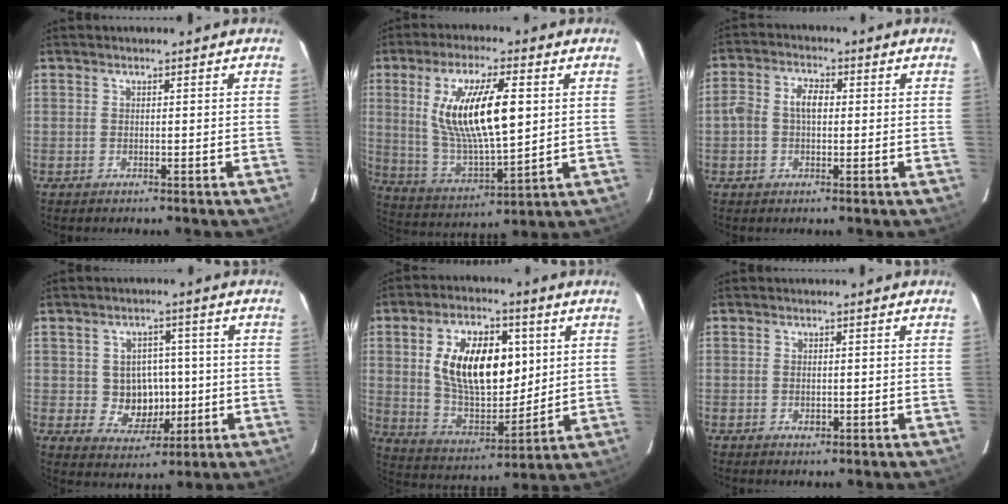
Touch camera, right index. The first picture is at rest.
{"total": 17.2, "force": [3.9, 5.6, 15.8], "torque": [-0.300, -0.003, 0.083]}
{"total": 4.9, "force": [-0.1, 3.3, 3.7], "torque": [-0.069, 0.017, -0.004]}
{"total": 7.5, "force": [-0.5, 6.9, 2.8], "torque": [-0.059, 0.011, 0.010]}
{"total": 18.5, "force": [4.2, 10.3, 14.8], "torque": [-0.262, 0.011, 0.088]}
{"total": 1.1, "force": [-0.3, 0.9, 0.7], "torque": [-0.008, 0.000, -0.004]}